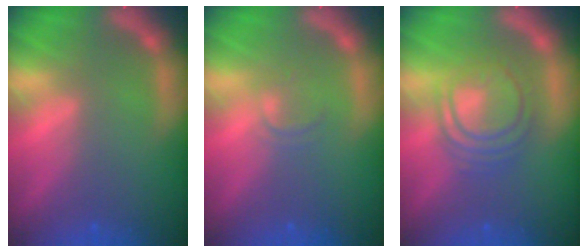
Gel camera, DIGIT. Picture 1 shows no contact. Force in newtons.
{"total": 1.4}
{"total": 6.5}